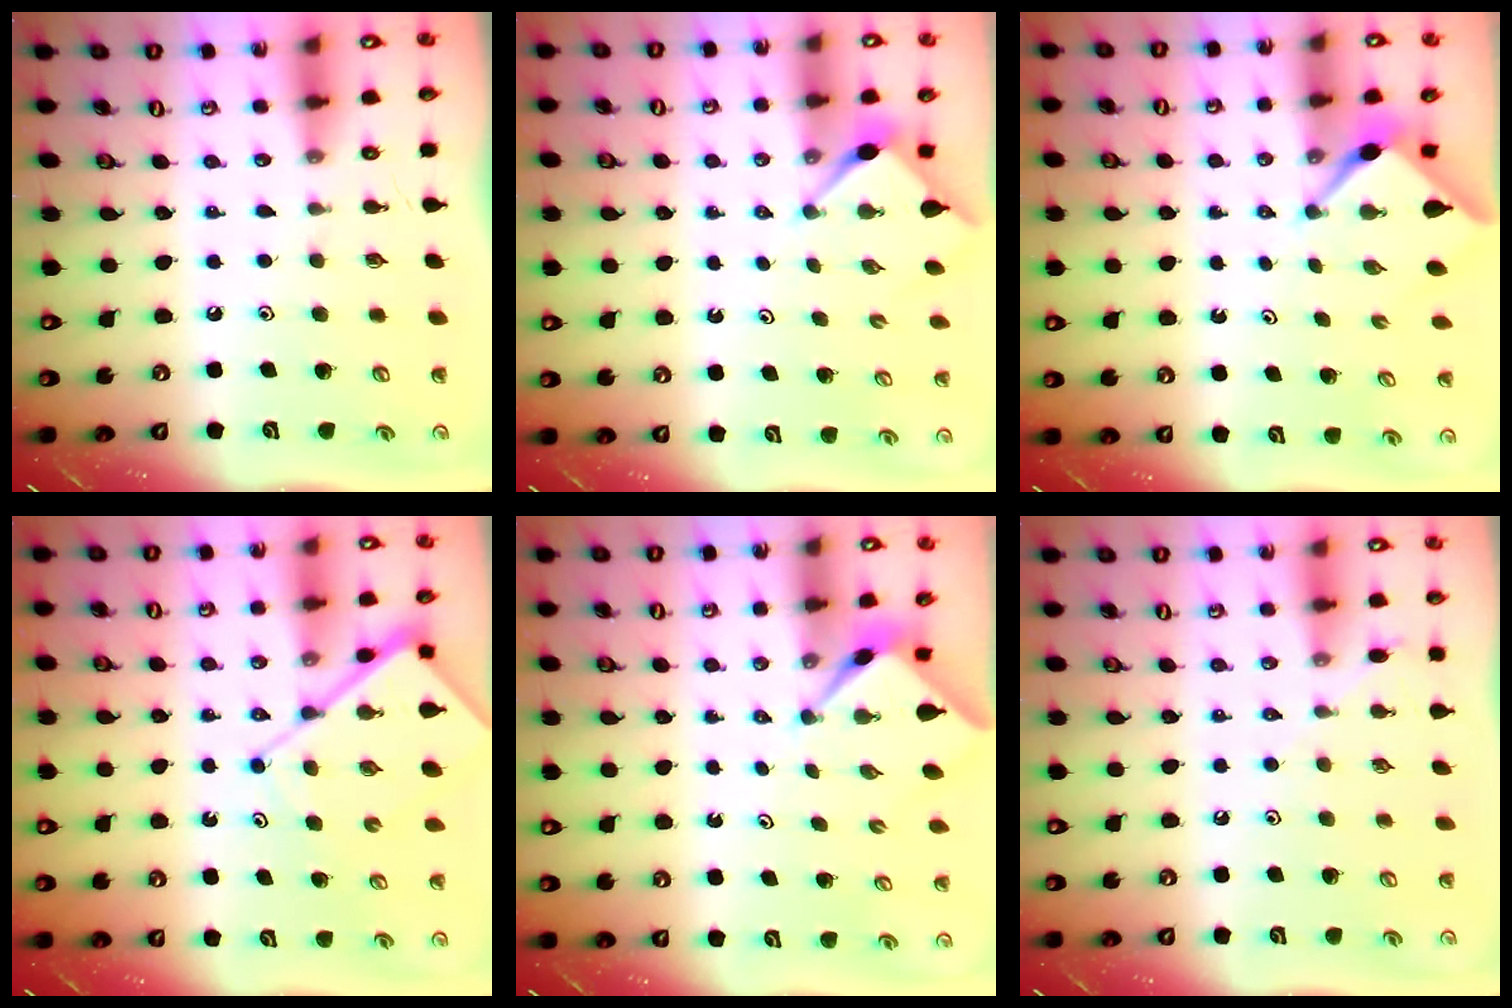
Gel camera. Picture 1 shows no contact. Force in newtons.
{"total": 2.9, "press": 2.9, "slide": 0.3}
{"total": 2.1, "press": 2.1, "slide": 0.3}
{"total": 8.6, "press": 8.6, "slide": 1.0}
{"total": 2.2, "press": 2.2, "slide": 0.3}
{"total": 5.7, "press": 5.6, "slide": 0.8}